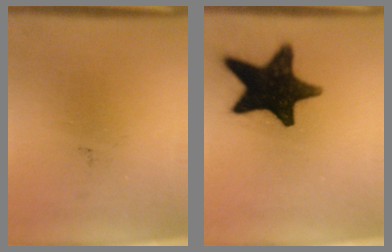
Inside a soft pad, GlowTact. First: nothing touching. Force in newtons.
{"total": 17.9}